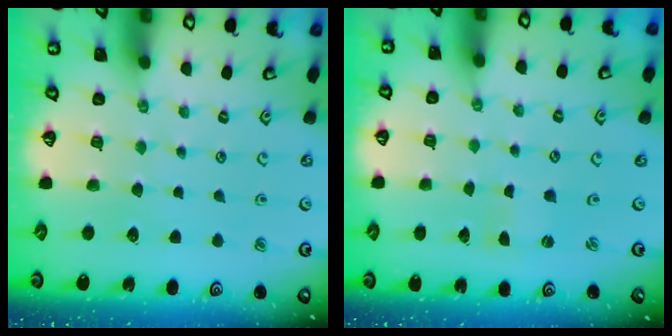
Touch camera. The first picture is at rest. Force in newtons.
{"total": 0.7, "press": 0.7, "slide": 0.2}